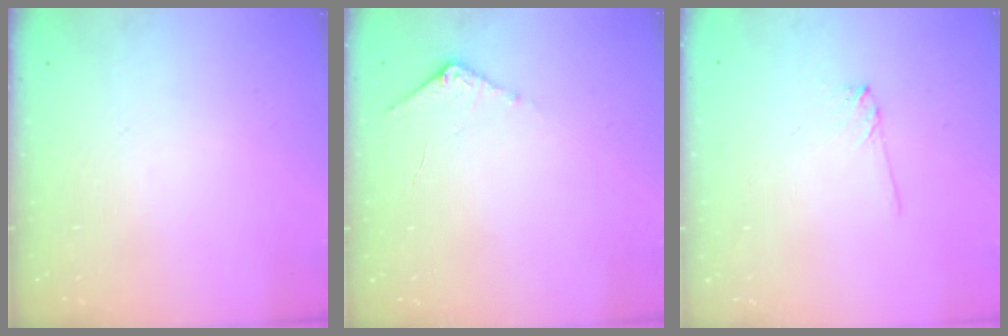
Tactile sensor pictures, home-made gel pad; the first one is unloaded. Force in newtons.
{"total": 5.7, "press": 5.7, "slide": 0.6}
{"total": 3.6, "press": 3.5, "slide": 0.5}